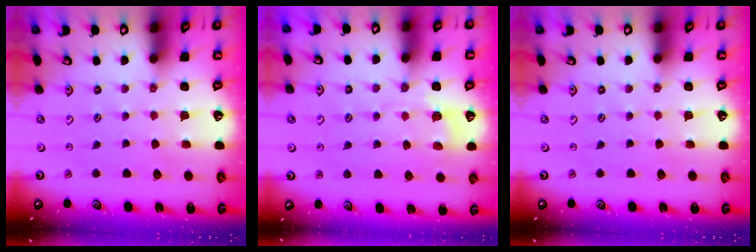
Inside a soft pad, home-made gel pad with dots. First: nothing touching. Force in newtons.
{"total": 4.8, "press": 4.5, "slide": 1.6}
{"total": 0.0}